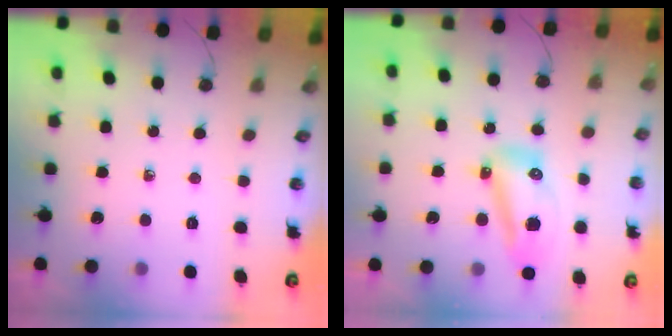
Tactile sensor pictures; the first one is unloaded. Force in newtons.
{"total": 10.3, "press": 10.2, "slide": 1.2}